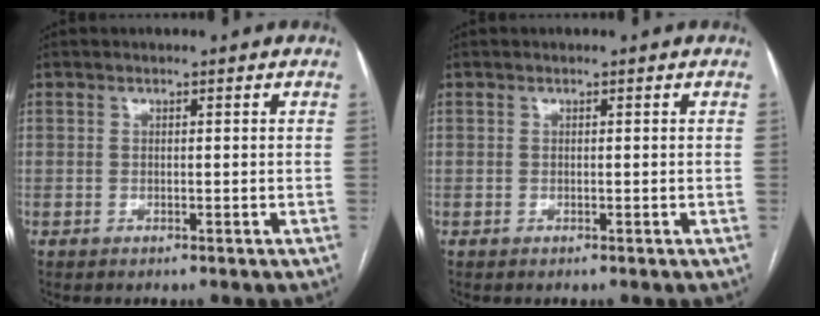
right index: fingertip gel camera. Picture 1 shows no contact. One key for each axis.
{"total": 0.0}